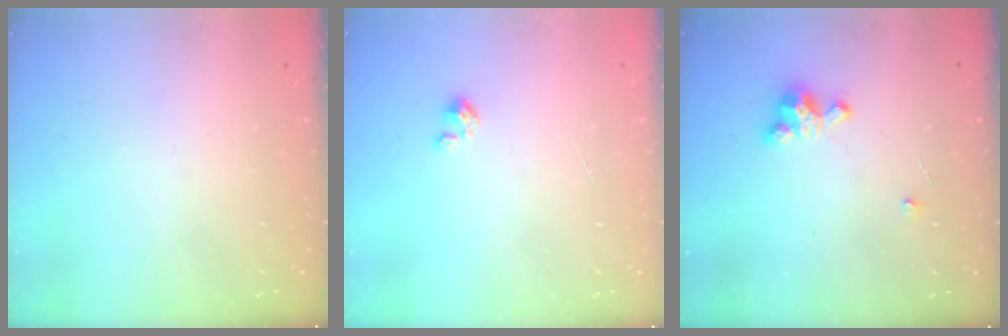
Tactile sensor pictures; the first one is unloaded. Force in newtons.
{"total": 0.0}
{"total": 3.3, "press": 3.3, "slide": 0.3}